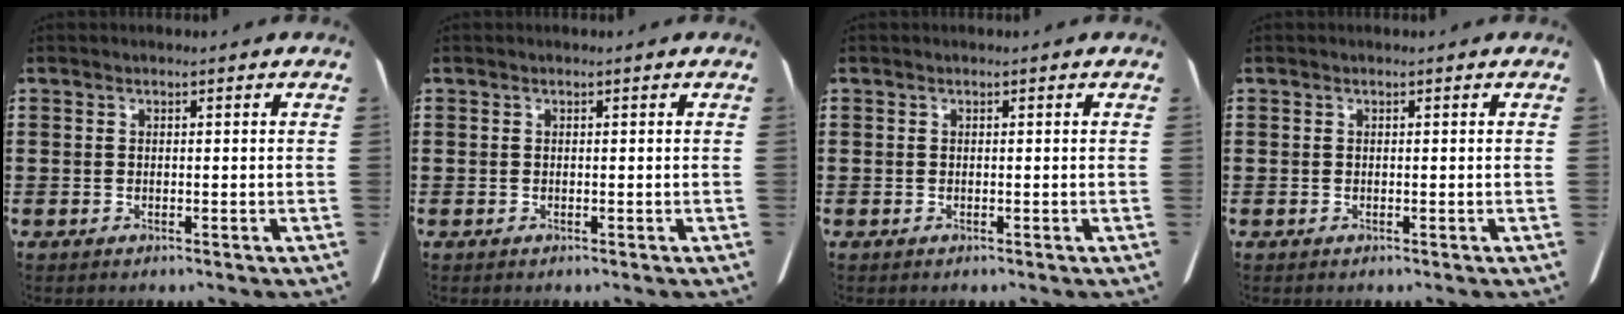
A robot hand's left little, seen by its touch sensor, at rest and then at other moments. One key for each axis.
{"total": 0.0}
{"total": 0.0}
{"total": 0.0}